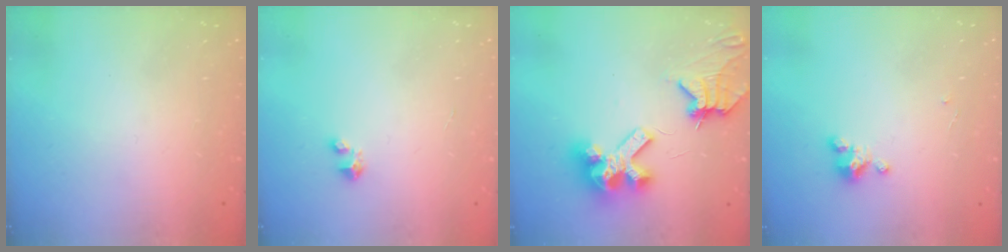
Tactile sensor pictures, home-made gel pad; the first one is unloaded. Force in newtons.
{"total": 2.1, "press": 2.1, "slide": 0.1}
{"total": 11.5, "press": 11.4, "slide": 1.5}
{"total": 2.7, "press": 2.7, "slide": 0.3}